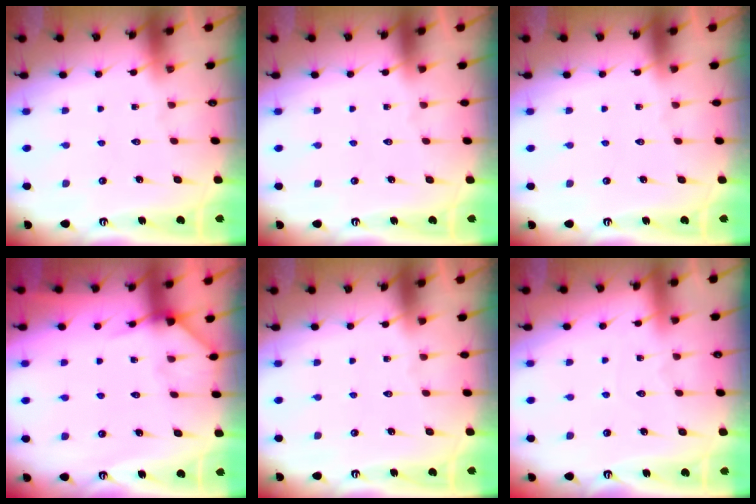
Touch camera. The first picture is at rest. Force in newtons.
{"total": 0.0}
{"total": 0.0}
{"total": 5.1, "press": 5.0, "slide": 0.6}
{"total": 0.0}
{"total": 2.7, "press": 2.7, "slide": 0.3}